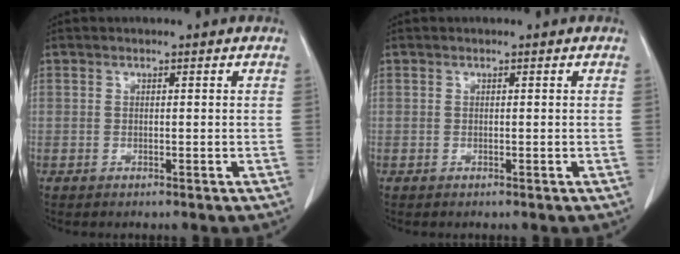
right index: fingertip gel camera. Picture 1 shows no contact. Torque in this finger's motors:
{"motor_torque": [0.00, 0.00, 0.00, 0.00]}